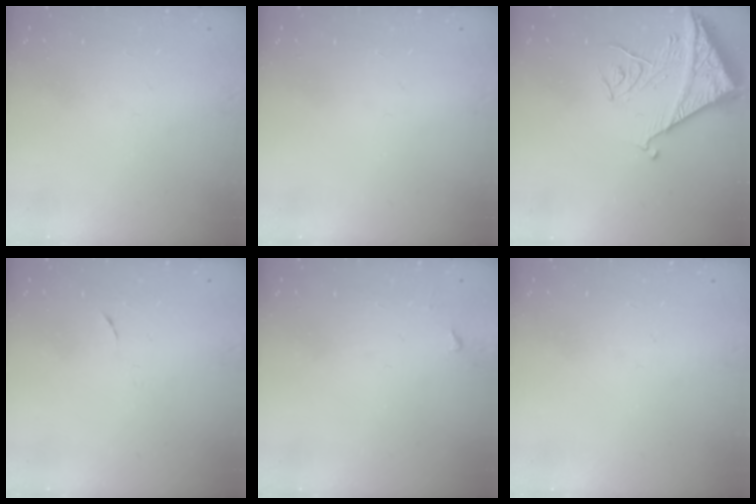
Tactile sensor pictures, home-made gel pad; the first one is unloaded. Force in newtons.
{"total": 0.0}
{"total": 13.7, "press": 13.6, "slide": 1.1}
{"total": 3.9, "press": 3.5, "slide": 1.6}
{"total": 3.2, "press": 3.2, "slide": 0.4}
{"total": 0.0}